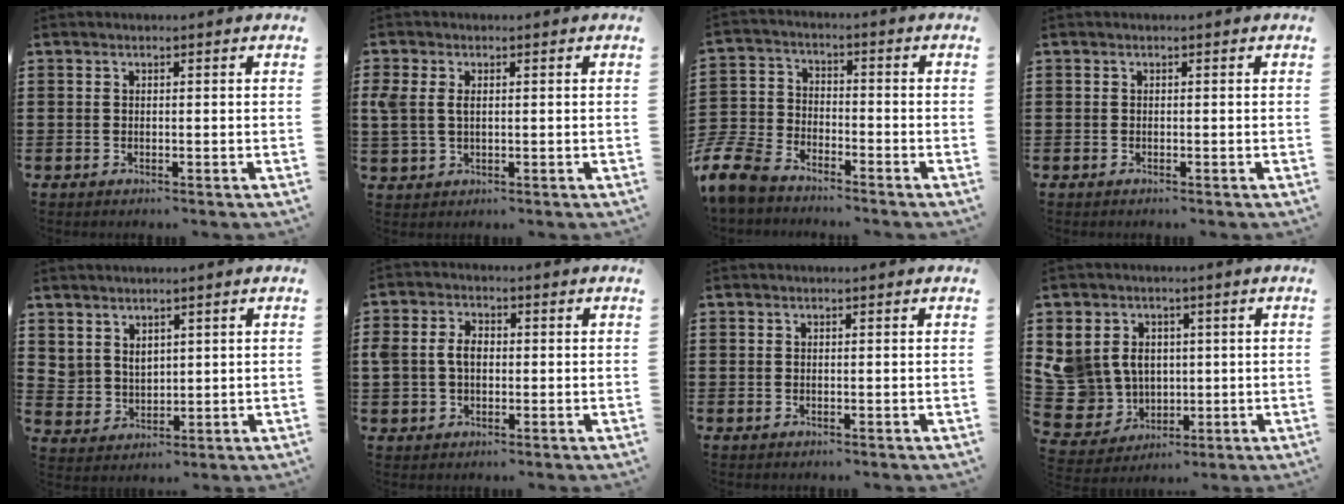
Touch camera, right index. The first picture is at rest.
{"total": 3.0, "force": [0.6, 1.8, 2.2], "torque": [-0.063, 0.004, 0.006]}
{"total": 8.1, "force": [-7.3, 2.6, 2.3], "torque": [-0.077, 0.009, -0.152]}
{"total": 0.0}
{"total": 3.6, "force": [3.0, 1.9, 0.1], "torque": [-0.014, -0.001, 0.059]}
{"total": 3.9, "force": [0.0, 2.9, 2.7], "torque": [-0.073, 0.006, -0.007]}
{"total": 0.0}
{"total": 8.4, "force": [1.5, 7.9, 2.4], "torque": [-0.114, -0.007, 0.031]}